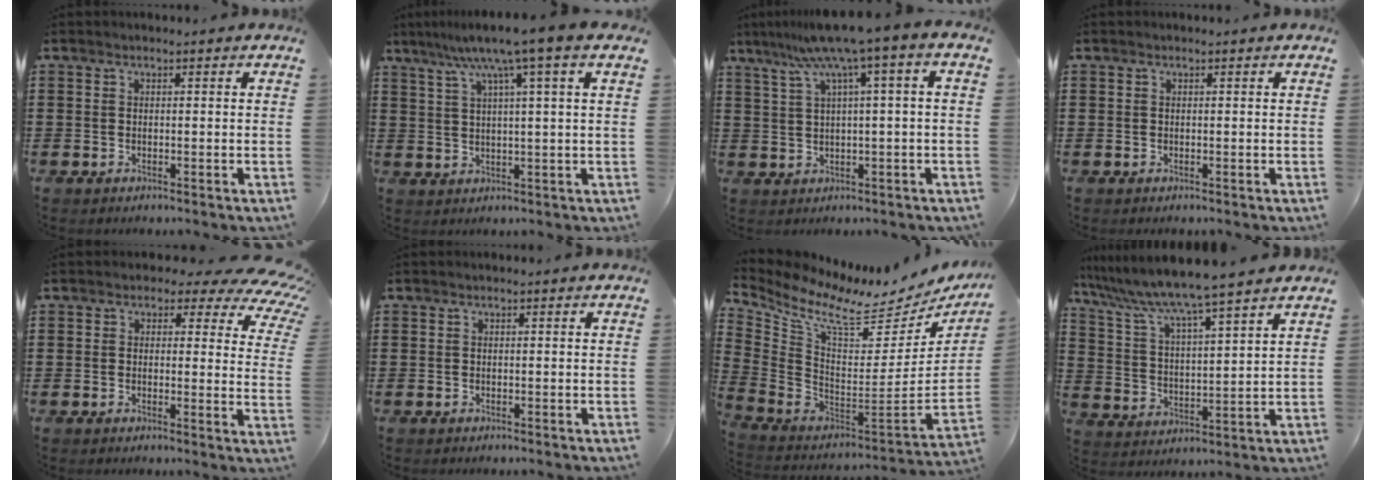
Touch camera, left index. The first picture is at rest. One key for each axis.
{"total": 7.7, "fx": 4.4, "fy": -0.8, "fz": 6.3, "tx": -0.134, "ty": -0.012, "tz": 0.070}
{"total": 7.6, "fx": 3.0, "fy": -0.4, "fz": 6.9, "tx": -0.138, "ty": -0.014, "tz": 0.047}
{"total": 0.0}
{"total": 3.8, "fx": 2.3, "fy": 2.1, "fz": 2.2, "tx": -0.032, "ty": -0.013, "tz": 0.031}
{"total": 0.0}
{"total": 7.8, "fx": 5.8, "fy": 1.4, "fz": 5.1, "tx": -0.130, "ty": -0.060, "tz": 0.091}
{"total": 7.3, "fx": 6.7, "fy": -0.9, "fz": 2.9, "tx": -0.086, "ty": -0.046, "tz": 0.107}